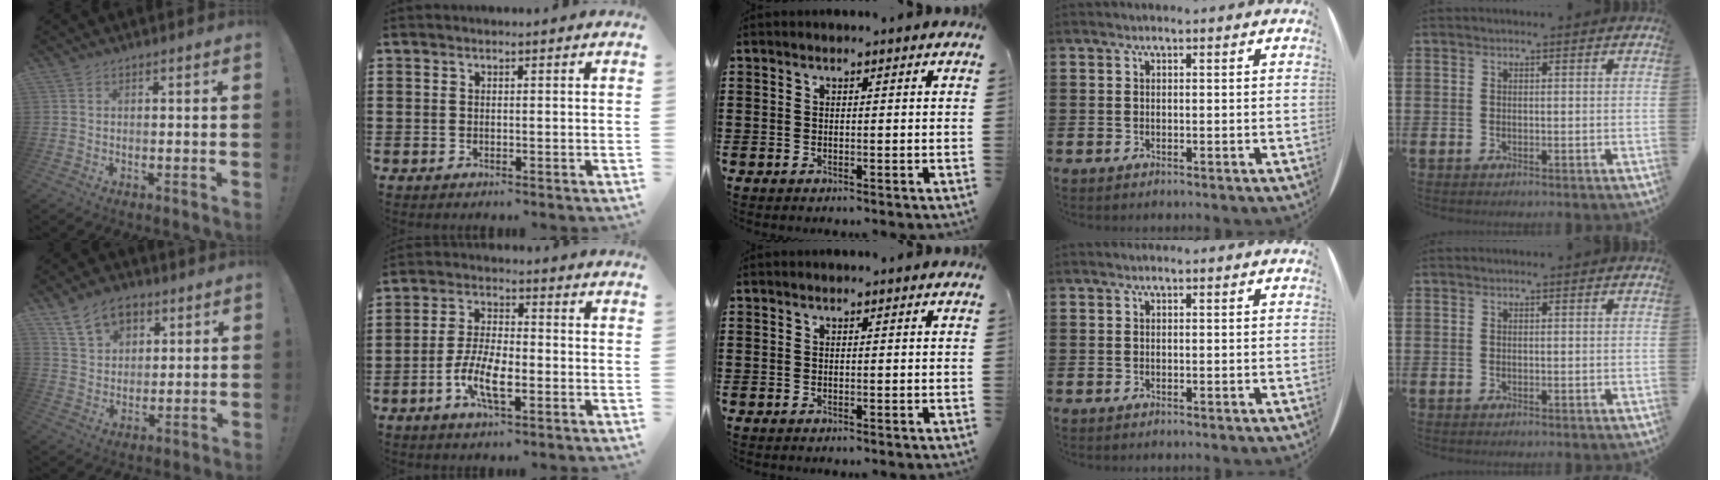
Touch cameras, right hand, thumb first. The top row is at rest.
{"thumb": {"total": 11.7, "force": [6.7, 8.0, 5.4], "torque": [-0.084, -0.026, 0.128]}, "index": {"total": 7.5, "force": [-3.0, 2.7, 6.4], "torque": [-0.145, -0.010, -0.061]}}